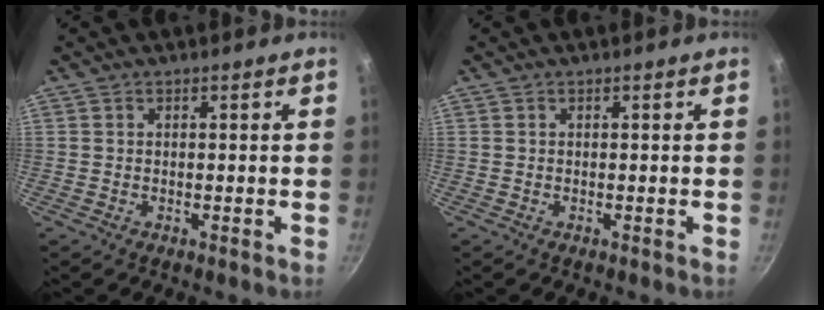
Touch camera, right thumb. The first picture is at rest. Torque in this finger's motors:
{"motor_torque": [0.00, 0.00, 0.01, -0.01, 0.00]}